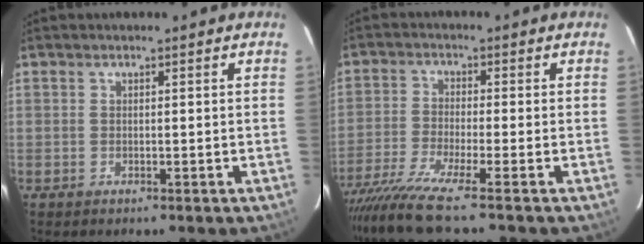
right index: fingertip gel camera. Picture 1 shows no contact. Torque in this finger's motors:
{"motor_torque": [1.47, -0.68, 0.60, 0.16]}